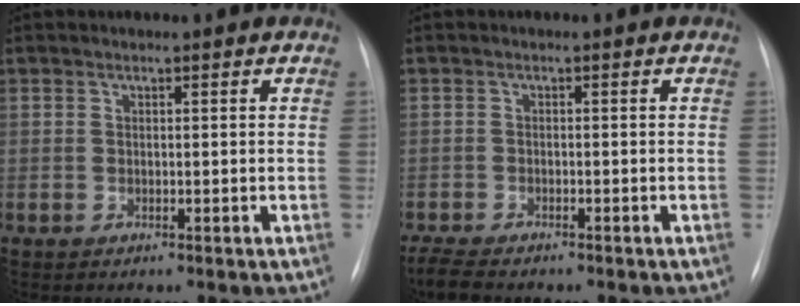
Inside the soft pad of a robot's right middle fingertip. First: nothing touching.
{"total": 5.2, "force": [-4.4, 1.3, 2.5], "torque": [-0.048, -0.014, -0.069]}